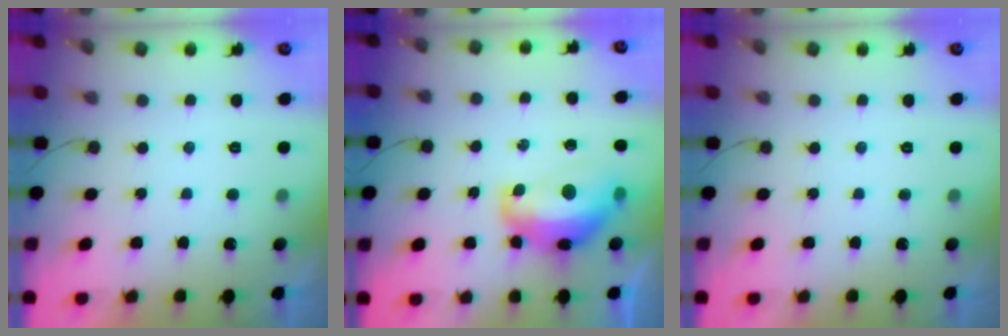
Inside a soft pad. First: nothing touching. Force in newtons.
{"total": 14.1, "press": 14.0, "slide": 1.3}
{"total": 0.0}